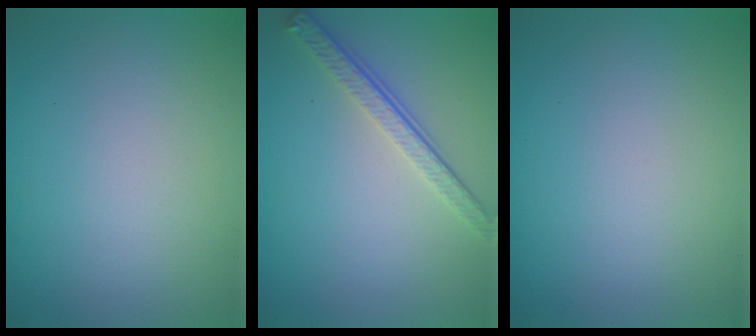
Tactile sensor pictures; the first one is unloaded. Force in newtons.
{"total": 3.8, "press": 2.8, "slide": 2.6}
{"total": 0.0}